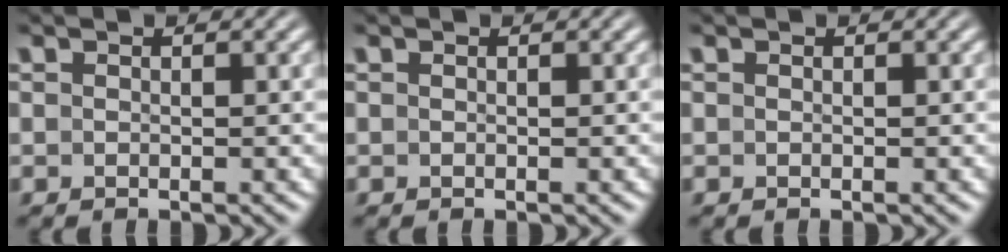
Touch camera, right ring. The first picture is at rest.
{"total": 0.0}
{"total": 0.0}